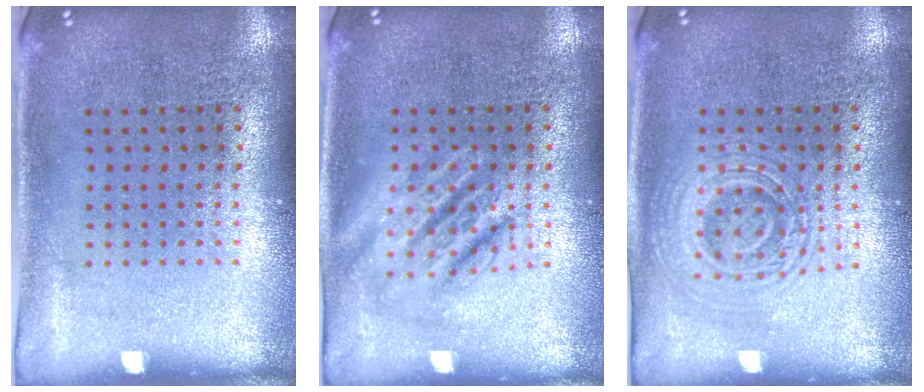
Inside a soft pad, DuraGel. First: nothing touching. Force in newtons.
{"total": 2.8, "press": 2.8, "slide": 0.3}
{"total": 2.1, "press": 2.1, "slide": 0.4}